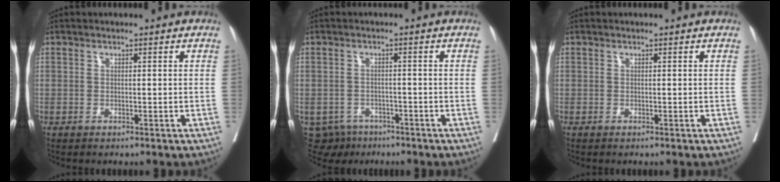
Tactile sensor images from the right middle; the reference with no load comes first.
{"total": 4.5, "force": [-3.1, 3.2, 0.3], "torque": [0.003, 0.003, -0.044]}
{"total": 0.0}